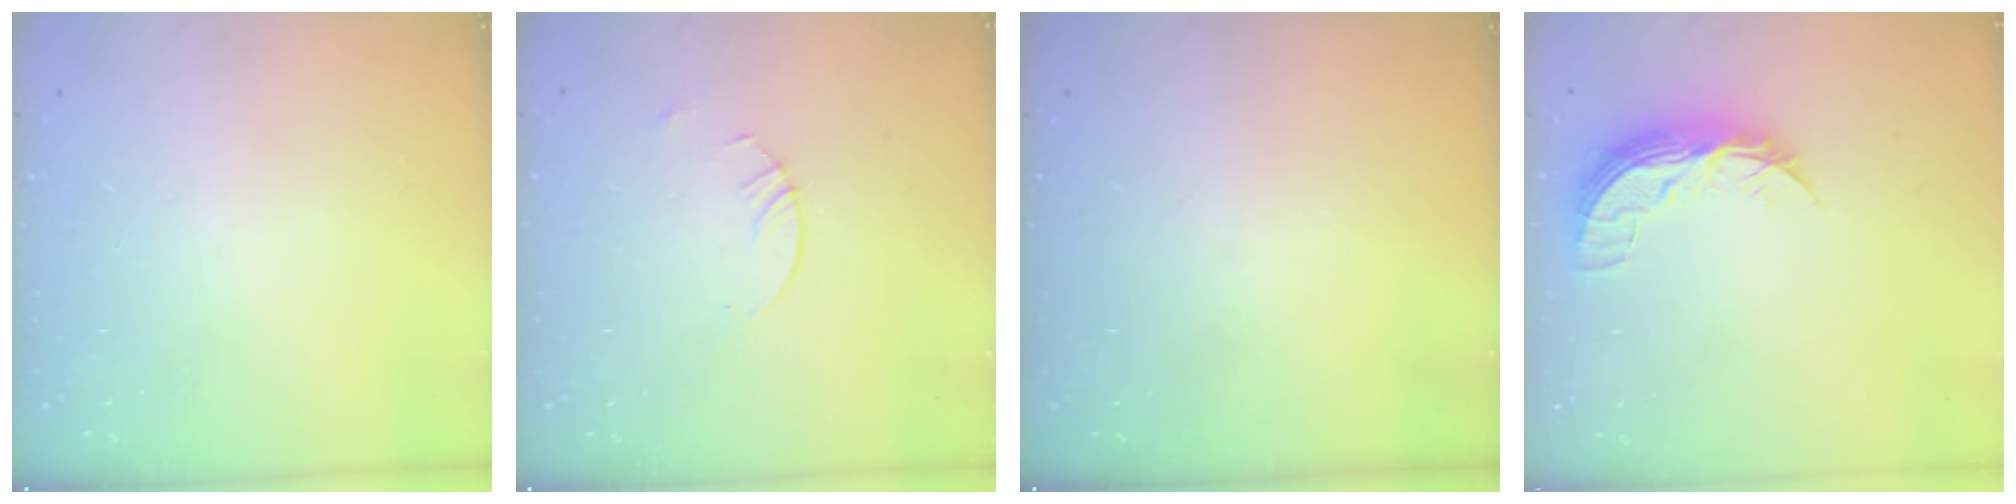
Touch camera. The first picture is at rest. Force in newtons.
{"total": 2.7, "press": 2.7, "slide": 0.2}
{"total": 0.0}
{"total": 8.8, "press": 8.8, "slide": 0.2}